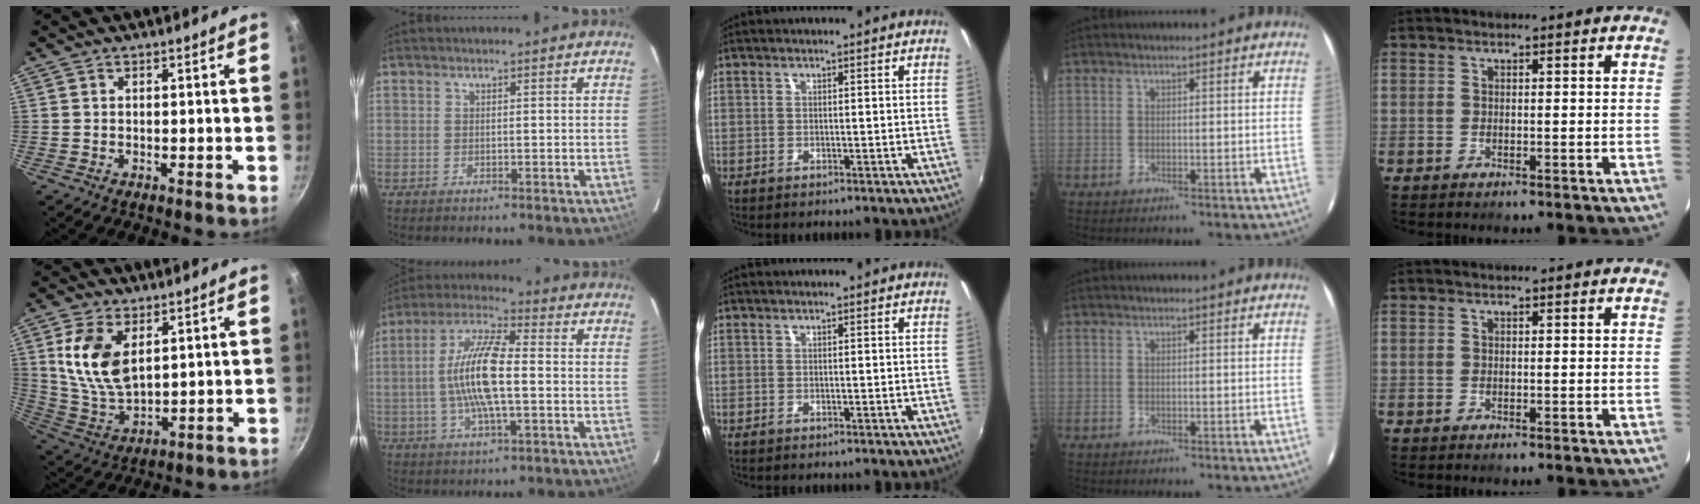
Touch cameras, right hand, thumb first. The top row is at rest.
{"thumb": {"total": 12.7, "force": [3.9, 7.4, 9.6], "torque": [-0.178, -0.024, 0.088]}, "index": {"total": 13.2, "force": [-1.2, 3.3, 12.7], "torque": [-0.254, 0.008, -0.028]}}